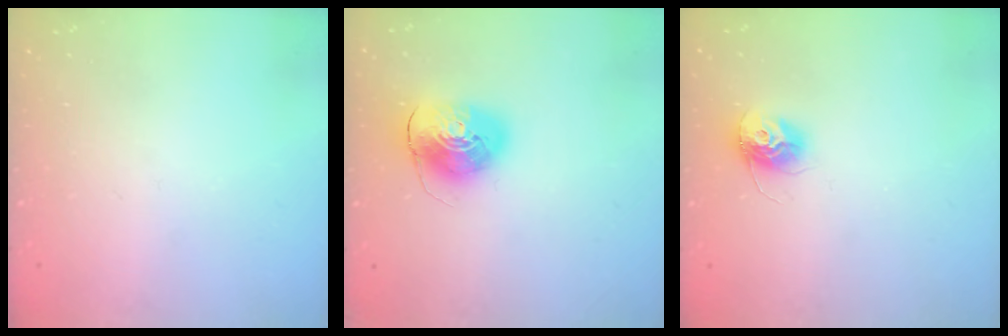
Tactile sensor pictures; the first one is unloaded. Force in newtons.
{"total": 9.9, "press": 9.7, "slide": 1.7}
{"total": 11.2, "press": 11.2, "slide": 0.7}